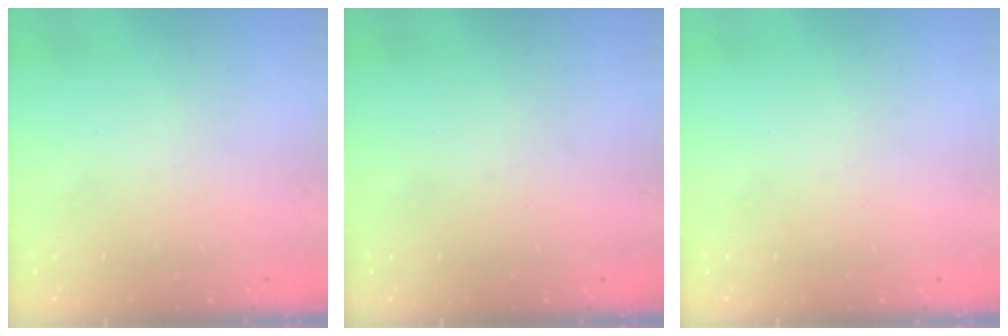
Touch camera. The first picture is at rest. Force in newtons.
{"total": 0.0}
{"total": 0.0}